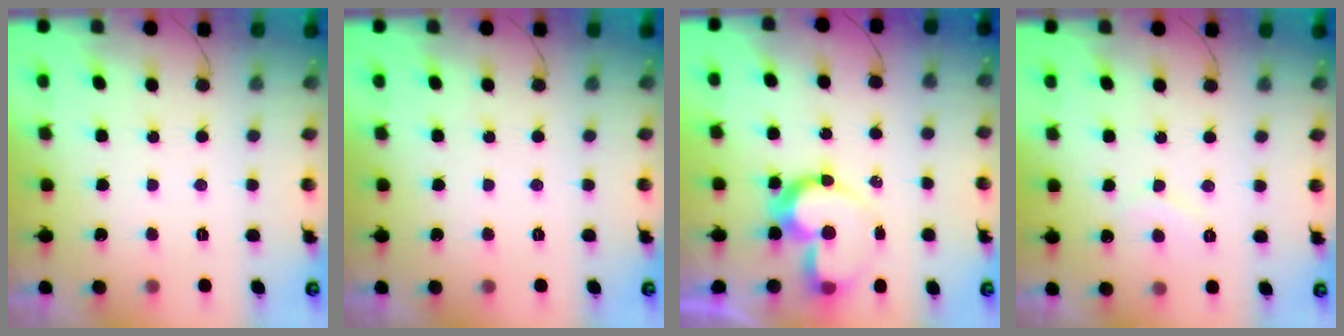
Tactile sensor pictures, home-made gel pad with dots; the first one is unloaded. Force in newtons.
{"total": 0.0}
{"total": 12.1, "press": 12.0, "slide": 1.0}
{"total": 5.6, "press": 5.6, "slide": 0.5}